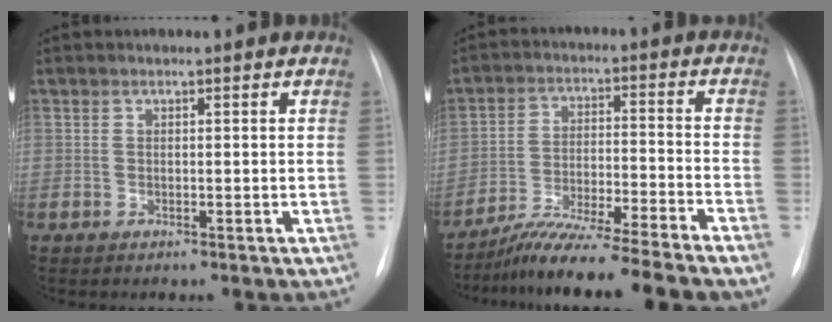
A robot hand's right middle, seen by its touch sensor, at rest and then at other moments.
{"total": 13.2, "force": [-11.3, -1.1, 6.7], "torque": [-0.099, -0.013, -0.187]}